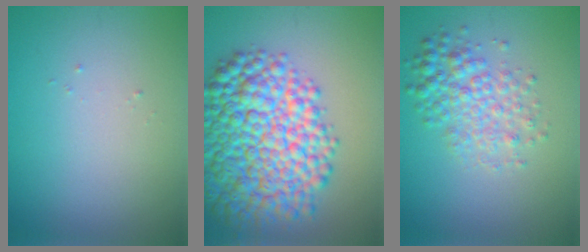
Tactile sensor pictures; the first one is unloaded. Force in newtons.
{"total": 11.7, "press": 11.7, "slide": 0.2}
{"total": 3.9, "press": 3.9, "slide": 0.1}